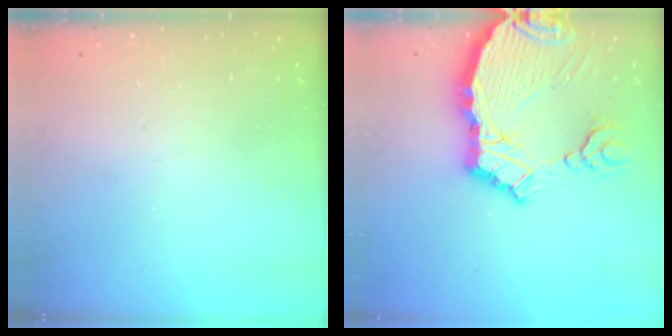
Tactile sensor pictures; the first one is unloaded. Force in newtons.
{"total": 13.7, "press": 13.6, "slide": 1.8}